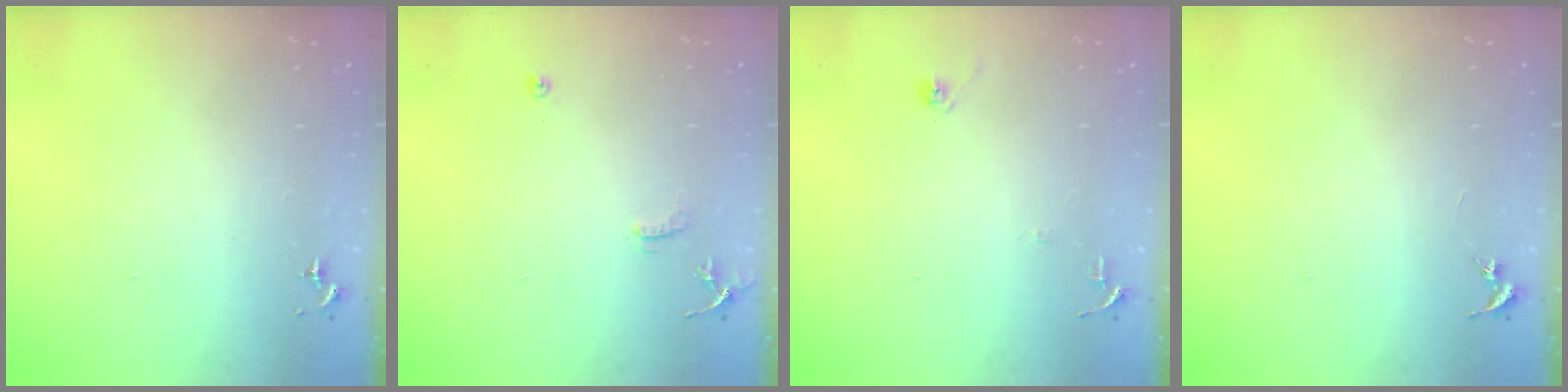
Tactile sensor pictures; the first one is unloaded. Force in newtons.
{"total": 7.6, "press": 7.6, "slide": 0.6}
{"total": 6.4, "press": 6.4, "slide": 0.6}
{"total": 0.0}